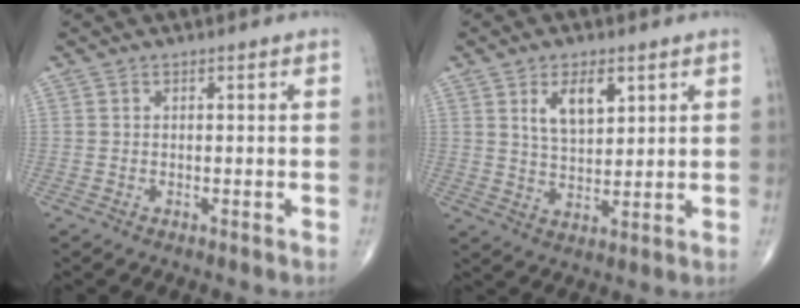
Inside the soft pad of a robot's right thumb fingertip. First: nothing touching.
{"total": 7.4, "force": [3.3, 3.7, 5.5], "torque": [-0.080, -0.021, 0.063]}